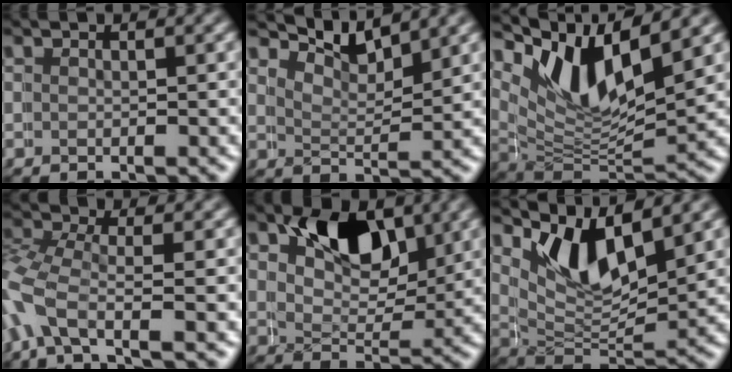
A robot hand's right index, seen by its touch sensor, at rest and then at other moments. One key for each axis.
{"total": 5.2, "fx": 5.1, "fy": -0.2, "fz": 0.6, "tx": -0.012, "ty": 0.004, "tz": 0.082}
{"total": 10.2, "fx": 4.8, "fy": 6.0, "fz": 6.7, "tx": -0.127, "ty": 0.008, "tz": 0.071}
{"total": 2.8, "fx": -0.8, "fy": 2.0, "fz": 1.8, "tx": -0.077, "ty": -0.021, "tz": -0.006}
{"total": 7.3, "fx": 4.4, "fy": 4.2, "fz": 4.0, "tx": -0.072, "ty": -0.015, "tz": 0.077}
{"total": 6.6, "fx": 4.4, "fy": 2.9, "fz": 4.0, "tx": -0.085, "ty": -0.003, "tz": 0.076}